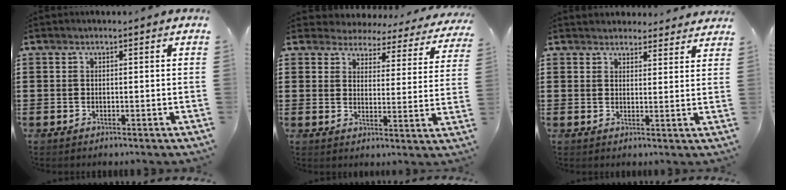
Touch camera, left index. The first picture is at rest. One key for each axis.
{"total": 3.6, "fx": 3.5, "fy": 0.6, "fz": -0.3, "tx": -0.020, "ty": -0.029, "tz": 0.057}
{"total": 2.9, "fx": 2.9, "fy": 0.7, "fz": -0.3, "tx": 0.005, "ty": -0.012, "tz": 0.053}